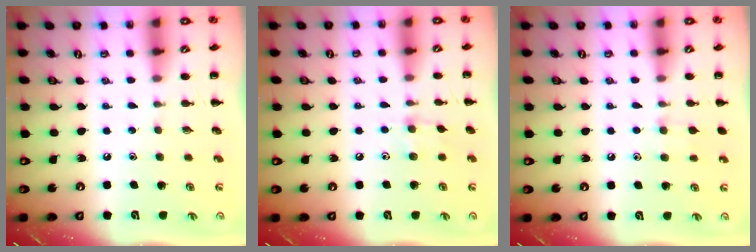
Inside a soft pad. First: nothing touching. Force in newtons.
{"total": 4.2, "press": 4.0, "slide": 1.1}
{"total": 5.8, "press": 5.4, "slide": 2.2}